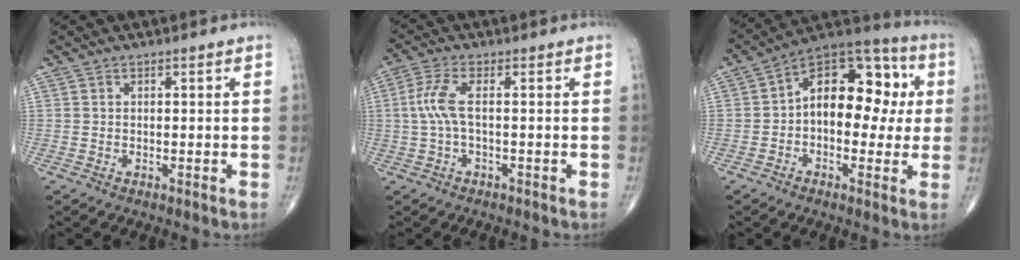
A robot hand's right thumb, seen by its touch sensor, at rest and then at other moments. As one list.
[{"total": 5.2, "force": [0.0, 1.5, 5.0], "torque": [-0.135, 0.011, -0.003]}, {"total": 17.1, "force": [1.1, 10.5, 13.4], "torque": [-0.151, 0.044, 0.004]}]